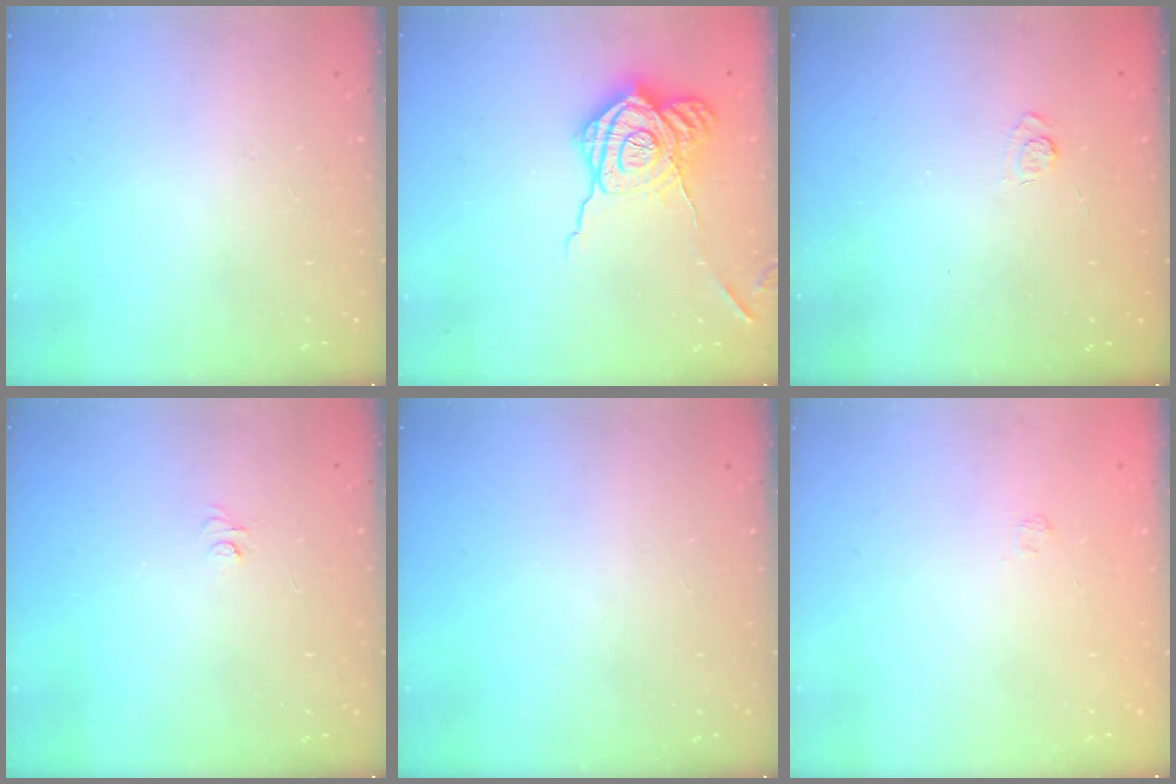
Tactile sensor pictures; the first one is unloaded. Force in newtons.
{"total": 18.6, "press": 18.6, "slide": 1.4}
{"total": 2.2, "press": 1.8, "slide": 1.3}
{"total": 4.0, "press": 4.0, "slide": 0.4}
{"total": 0.0}
{"total": 1.7, "press": 1.2, "slide": 1.1}